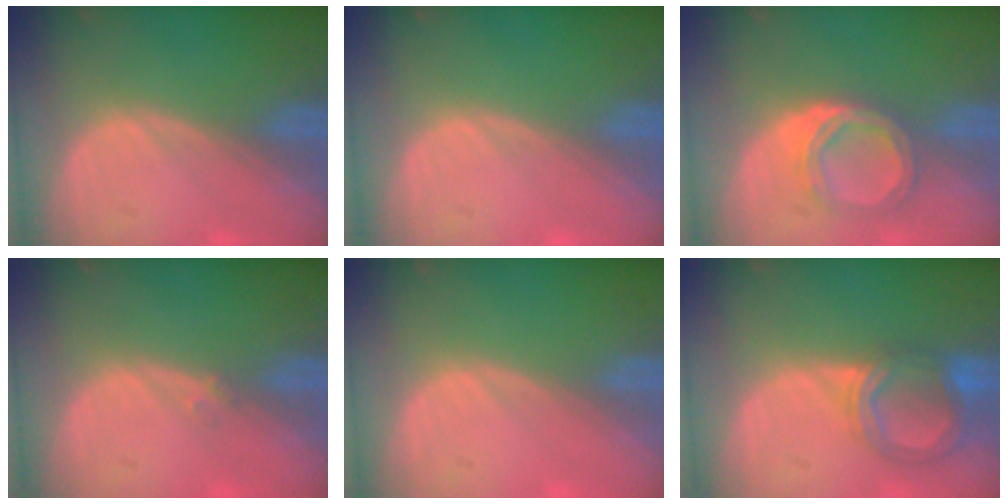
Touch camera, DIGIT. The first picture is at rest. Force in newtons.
{"total": 0.0}
{"total": 5.6, "press": 4.9, "slide": 2.7}
{"total": 0.8, "press": 0.7, "slide": 0.4}
{"total": 0.0}
{"total": 6.1, "press": 5.9, "slide": 1.4}